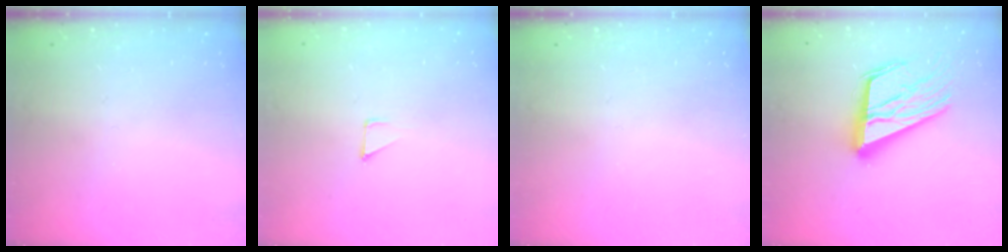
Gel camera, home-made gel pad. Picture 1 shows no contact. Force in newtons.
{"total": 3.4, "press": 3.4, "slide": 0.3}
{"total": 0.0}
{"total": 20.9, "press": 20.8, "slide": 2.2}